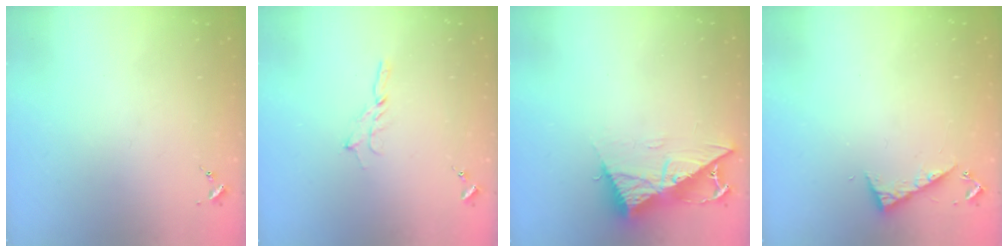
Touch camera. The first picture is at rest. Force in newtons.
{"total": 2.7, "press": 2.7, "slide": 0.3}
{"total": 13.0, "press": 13.0, "slide": 1.1}
{"total": 7.2, "press": 7.1, "slide": 0.6}